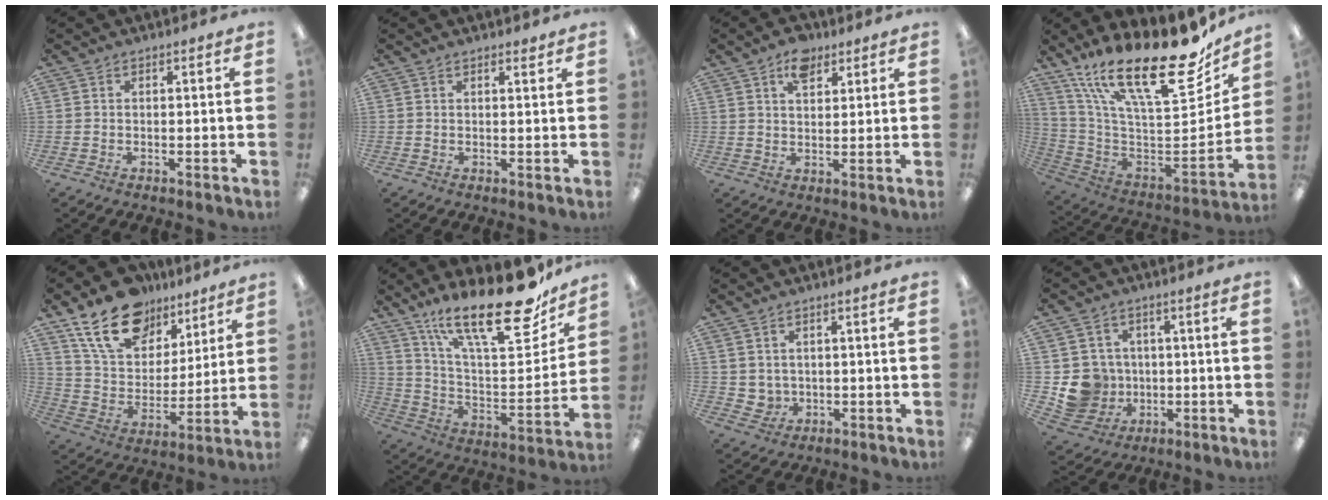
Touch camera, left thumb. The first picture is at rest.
{"total": 1.4, "force": [1.2, 0.3, 0.6], "torque": [-0.005, -0.003, 0.020]}
{"total": 4.7, "force": [2.7, 2.8, 2.6], "torque": [-0.025, -0.006, 0.042]}
{"total": 27.7, "force": [18.0, 9.6, 18.7], "torque": [-0.285, -0.137, 0.309]}
{"total": 18.9, "force": [12.7, 11.2, 8.4], "torque": [-0.156, -0.062, 0.234]}
{"total": 26.7, "force": [19.1, 8.2, 16.7], "torque": [-0.259, -0.122, 0.321]}
{"total": 3.2, "force": [1.4, 2.8, 0.3], "torque": [-0.007, -0.004, 0.026]}
{"total": 9.7, "force": [-0.8, 9.5, 1.9], "torque": [-0.066, 0.010, 0.000]}